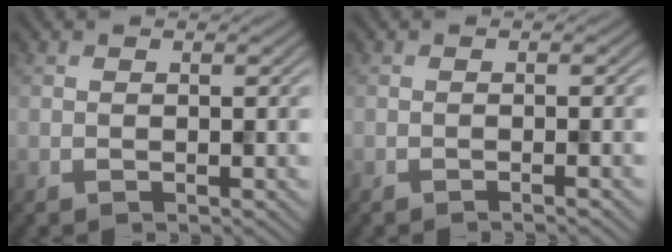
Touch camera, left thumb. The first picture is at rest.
{"total": 1.3, "force": [-0.7, 0.2, 1.0], "torque": [-0.007, 0.002, -0.018]}